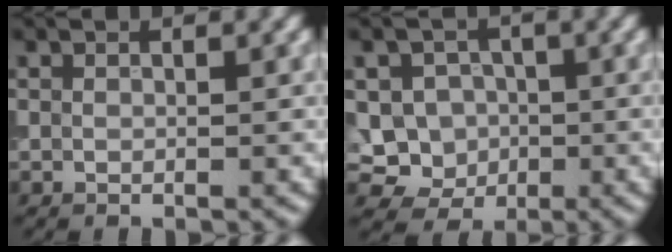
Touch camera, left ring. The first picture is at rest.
{"total": 5.4, "force": [-0.6, 5.0, 1.7], "torque": [-0.014, 0.019, -0.038]}